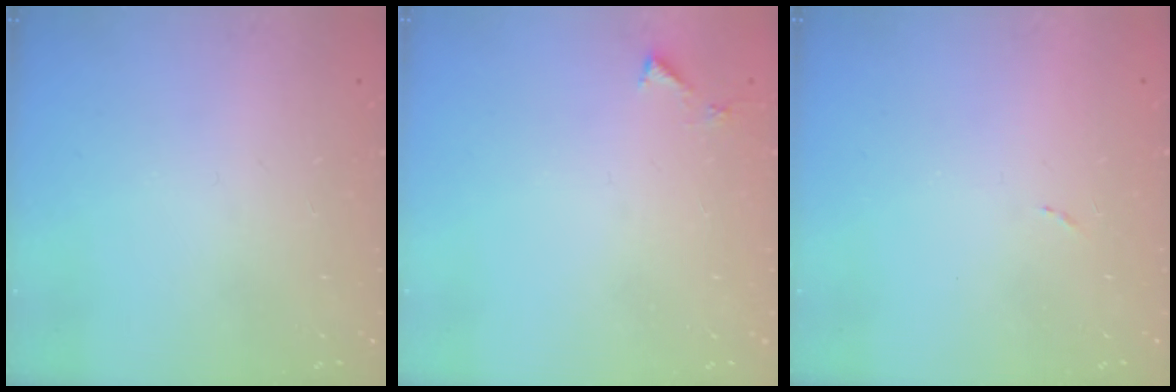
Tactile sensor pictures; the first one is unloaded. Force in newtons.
{"total": 3.2, "press": 3.2, "slide": 0.2}
{"total": 4.2, "press": 4.1, "slide": 0.7}